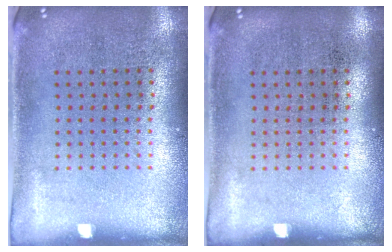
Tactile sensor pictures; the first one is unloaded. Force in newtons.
{"total": 0.0}